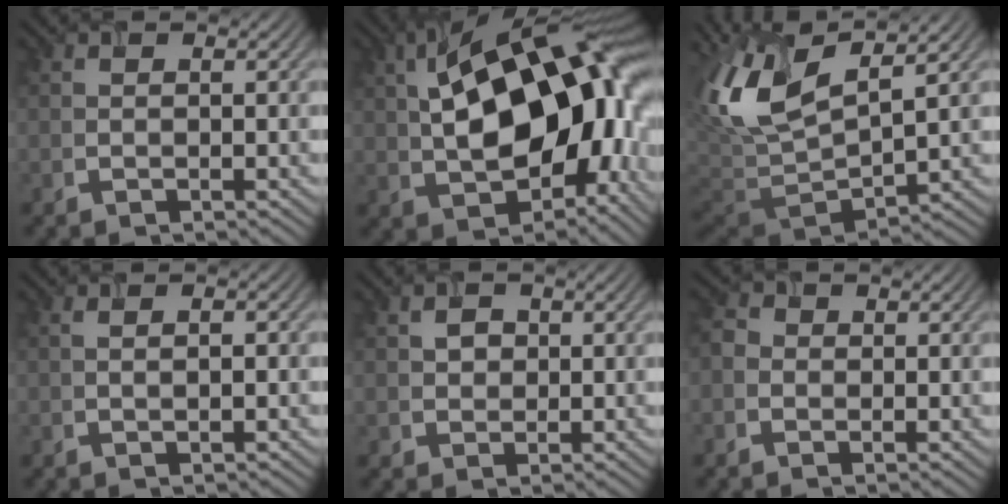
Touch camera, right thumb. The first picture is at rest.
{"total": 19.8, "force": [2.5, 11.4, 16.0], "torque": [-0.248, 0.007, 0.036]}
{"total": 11.9, "force": [4.3, 5.3, 9.8], "torque": [-0.236, 0.005, 0.075]}
{"total": 1.6, "force": [0.2, 0.6, 1.5], "torque": [-0.014, -0.005, 0.006]}
{"total": 2.0, "force": [0.4, 1.7, 0.9], "torque": [-0.020, -0.002, 0.006]}
{"total": 1.9, "force": [-0.5, 1.8, 0.7], "torque": [-0.016, 0.001, -0.016]}